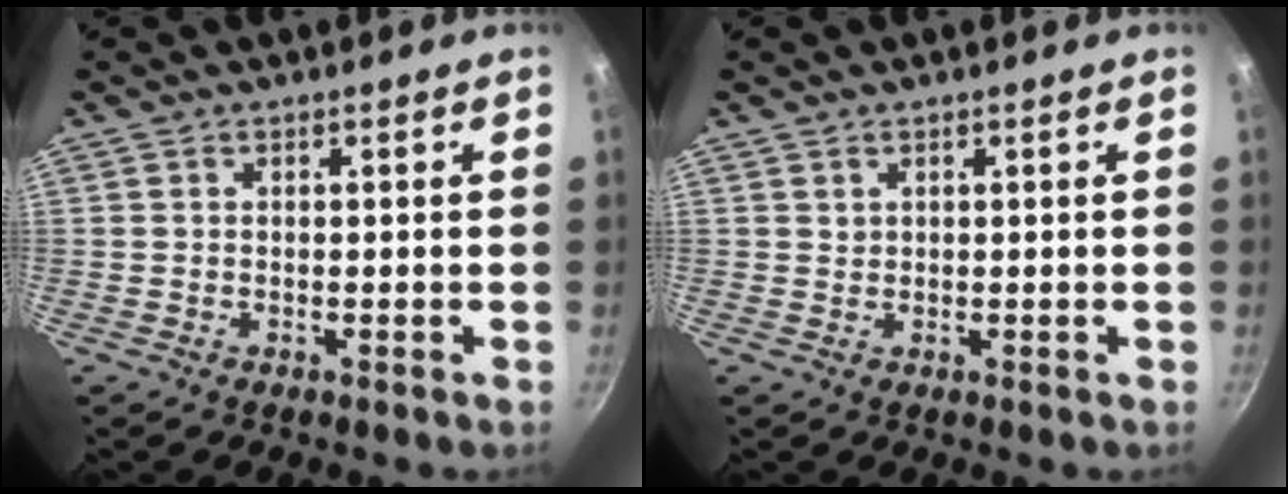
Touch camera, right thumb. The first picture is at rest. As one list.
[{"total": 0.6, "force": [0.5, 0.4, 0.1], "torque": [-0.001, -0.003, 0.010]}]